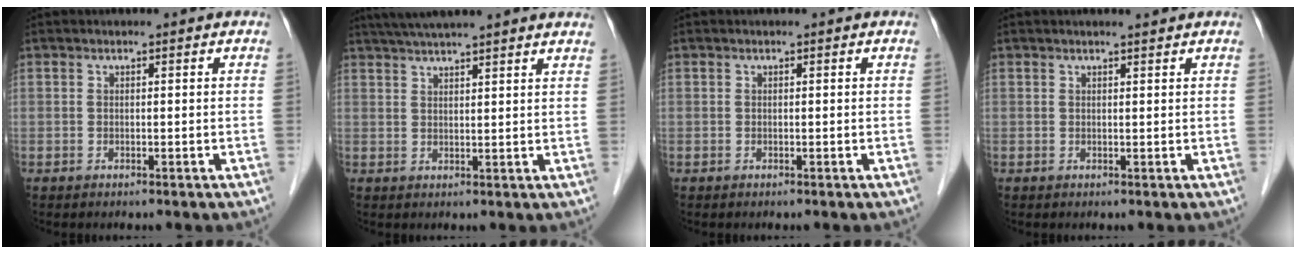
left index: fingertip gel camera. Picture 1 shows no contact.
{"total": 12.7, "force": [11.0, 0.1, 6.2], "torque": [-0.104, 0.039, 0.147]}
{"total": 0.0}
{"total": 2.1, "force": [2.0, -0.1, 0.8], "torque": [-0.011, 0.008, 0.027]}